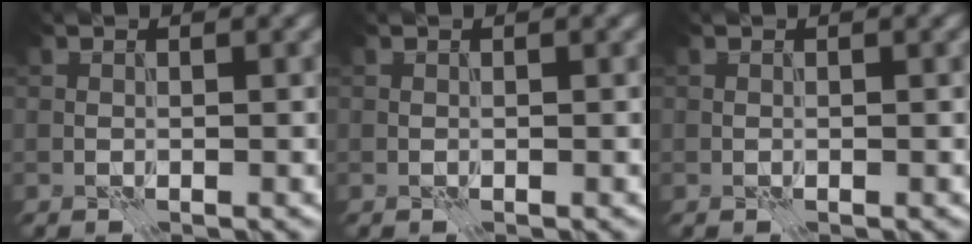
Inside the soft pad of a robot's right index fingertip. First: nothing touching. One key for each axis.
{"total": 0.0}
{"total": 0.0}